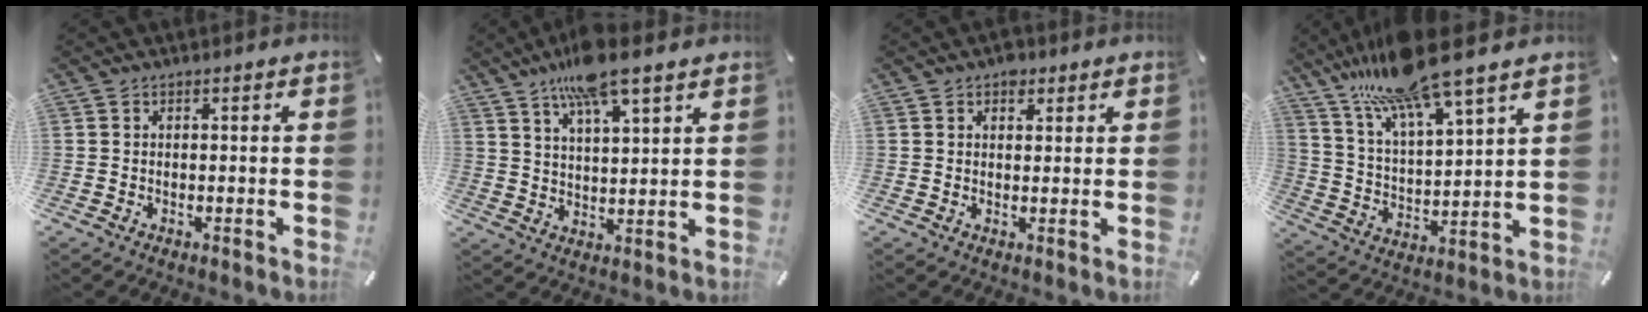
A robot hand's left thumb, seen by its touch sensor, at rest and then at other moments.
{"total": 10.4, "force": [8.0, 2.3, 6.2], "torque": [-0.116, -0.032, 0.141]}
{"total": 2.7, "force": [1.6, 1.9, 1.1], "torque": [-0.001, -0.006, 0.024]}
{"total": 15.9, "force": [13.7, 2.3, 7.8], "torque": [-0.168, -0.084, 0.240]}